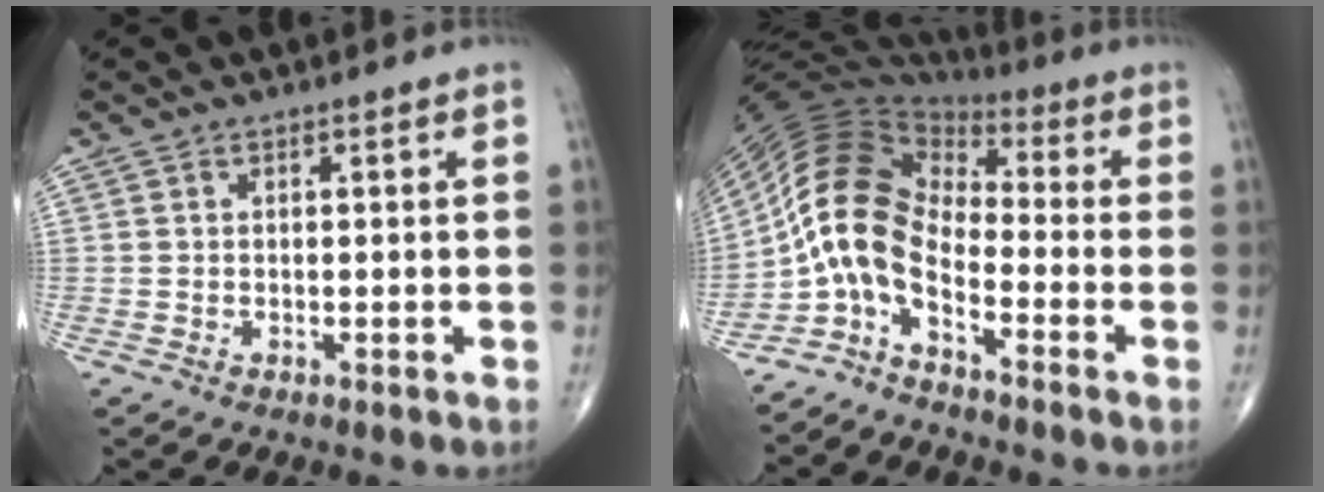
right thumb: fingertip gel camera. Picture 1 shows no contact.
{"total": 11.1, "force": [-4.3, 5.7, 8.6], "torque": [-0.157, 0.067, -0.097]}